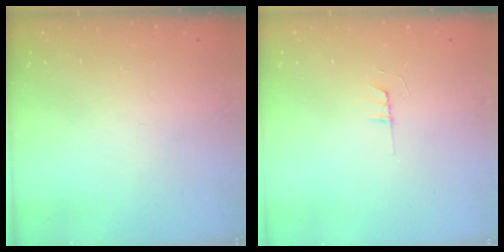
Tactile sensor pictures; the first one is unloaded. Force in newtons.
{"total": 4.0, "press": 4.0, "slide": 0.4}